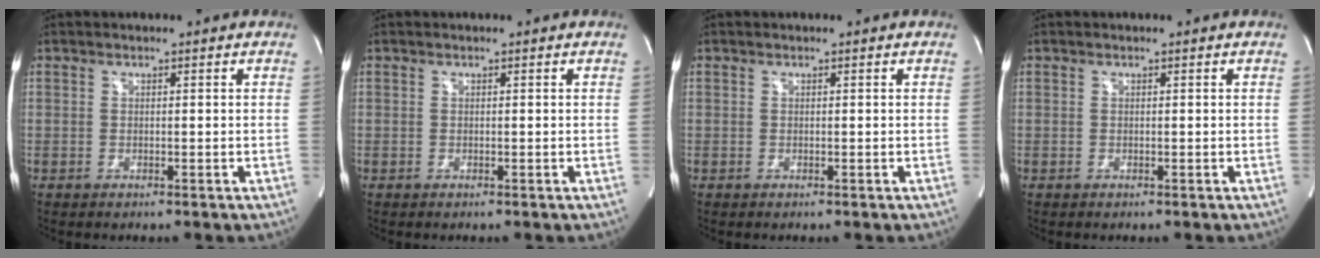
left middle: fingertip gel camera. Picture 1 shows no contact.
{"total": 0.0}
{"total": 0.0}
{"total": 0.0}